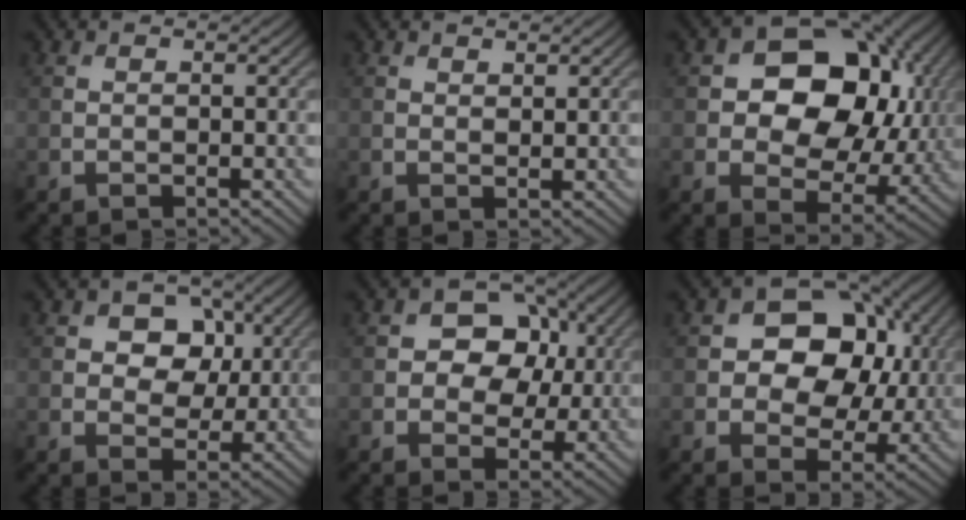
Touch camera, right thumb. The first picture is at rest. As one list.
[{"total": 1.0, "force": [0.9, 0.3, 0.4], "torque": [-0.012, -0.004, 0.017]}, {"total": 14.0, "force": [2.4, 10.0, 9.5], "torque": [-0.140, 0.001, 0.031]}, {"total": 6.3, "force": [1.6, 4.8, 3.7], "torque": [-0.057, -0.002, 0.013]}, {"total": 7.6, "force": [1.0, 6.0, 4.5], "torque": [-0.072, 0.008, -0.001]}, {"total": 12.2, "force": [2.2, 9.1, 7.8], "torque": [-0.119, 0.012, 0.019]}]